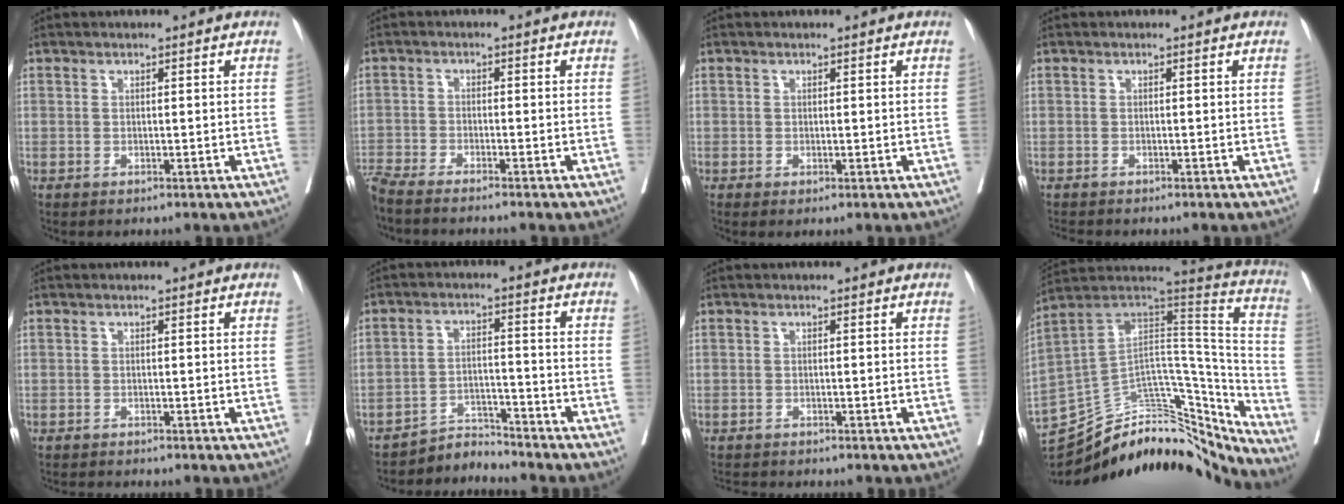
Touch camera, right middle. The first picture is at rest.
{"total": 4.9, "force": [-4.0, -1.2, 2.6], "torque": [-0.027, -0.019, -0.068]}
{"total": 0.7, "force": [-0.1, 0.0, 0.7], "torque": [-0.016, -0.004, 0.002]}
{"total": 2.2, "force": [-2.1, 0.4, 0.7], "torque": [-0.013, -0.006, -0.032]}
{"total": 1.8, "force": [-1.8, -0.1, 0.4], "torque": [-0.007, -0.005, -0.027]}
{"total": 2.5, "force": [-1.3, -1.0, -1.9], "torque": [0.040, -0.006, -0.021]}
{"total": 2.4, "force": [-2.4, 0.2, 0.5], "torque": [-0.008, -0.008, -0.038]}
{"total": 26.5, "force": [-22.0, 9.8, 11.0], "torque": [-0.139, 0.048, -0.307]}